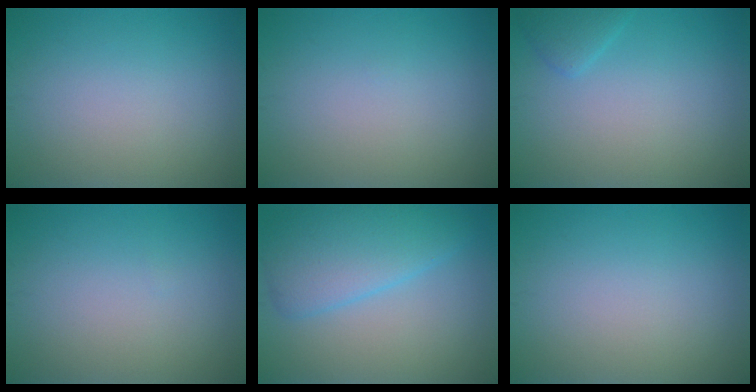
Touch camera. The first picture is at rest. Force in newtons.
{"total": 0.0}
{"total": 1.4, "press": 1.4, "slide": 0.1}
{"total": 0.0}
{"total": 5.4, "press": 5.4, "slide": 0.1}
{"total": 0.0}